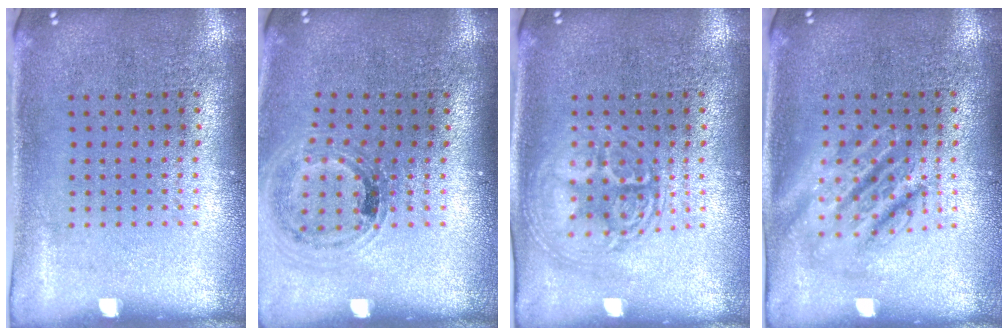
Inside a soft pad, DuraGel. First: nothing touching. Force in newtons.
{"total": 1.0, "press": 1.0, "slide": 0.2}
{"total": 3.0, "press": 3.0, "slide": 0.4}
{"total": 2.2, "press": 2.2, "slide": 0.3}